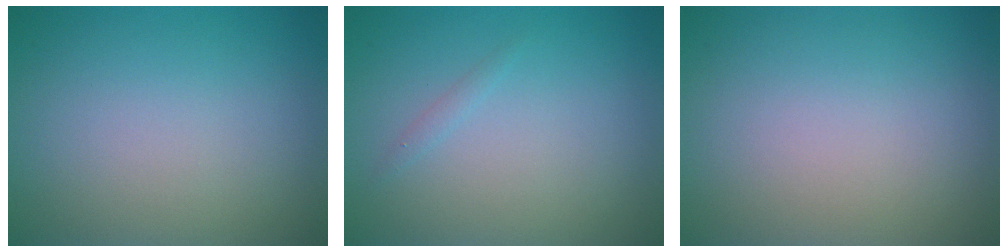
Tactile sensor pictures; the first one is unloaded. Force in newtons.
{"total": 0.5, "press": 0.5, "slide": 0.0}
{"total": 0.0}